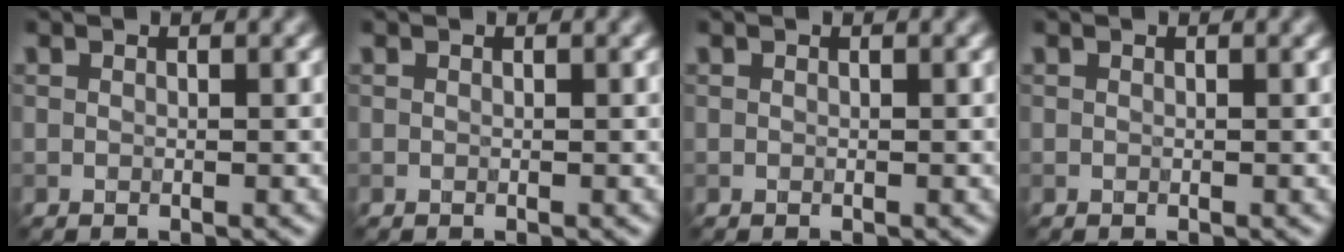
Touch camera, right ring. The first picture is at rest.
{"total": 0.0}
{"total": 0.0}
{"total": 0.0}